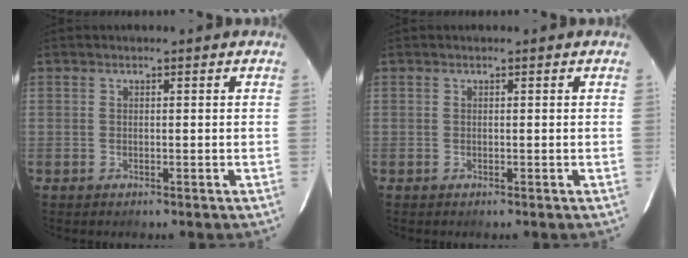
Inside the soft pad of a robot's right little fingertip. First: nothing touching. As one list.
[{"total": 0.0}]